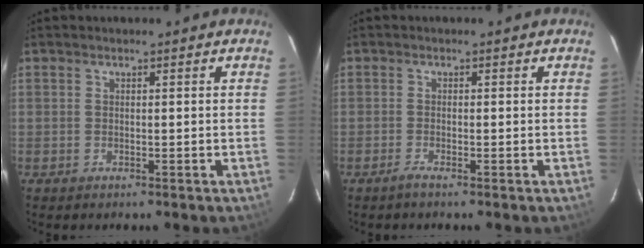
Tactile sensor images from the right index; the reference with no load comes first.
{"total": 1.2, "force": [-0.8, -0.2, 0.8], "torque": [-0.019, -0.003, -0.017]}